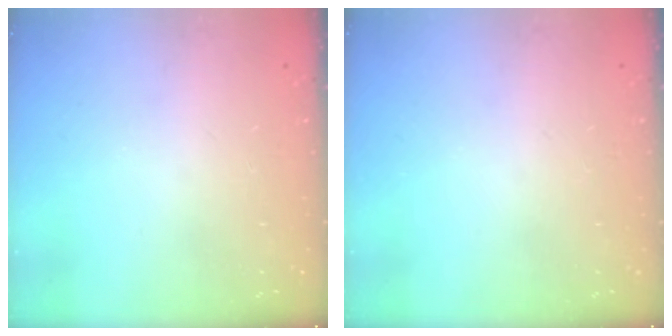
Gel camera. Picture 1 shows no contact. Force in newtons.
{"total": 0.0}